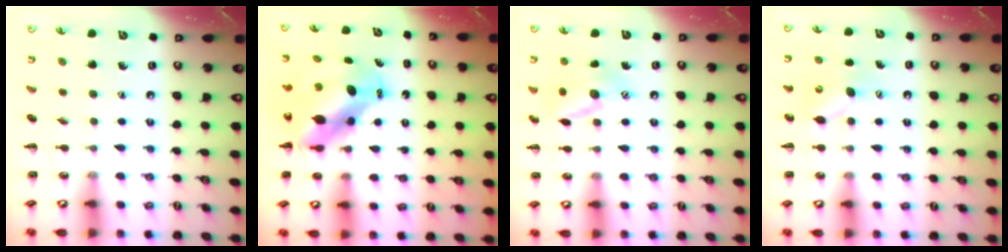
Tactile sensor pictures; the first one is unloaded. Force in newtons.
{"total": 8.5, "press": 8.2, "slide": 1.9}
{"total": 11.6, "press": 11.6, "slide": 0.8}
{"total": 6.1, "press": 5.9, "slide": 1.4}